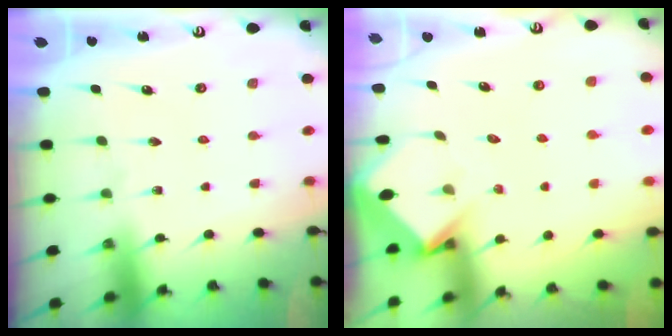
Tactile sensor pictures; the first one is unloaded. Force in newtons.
{"total": 3.4, "press": 3.4, "slide": 0.3}